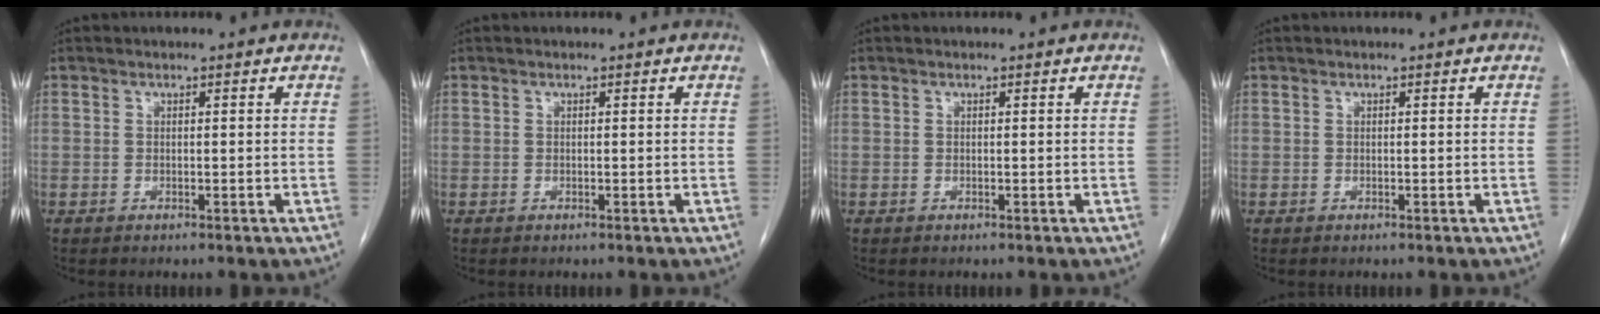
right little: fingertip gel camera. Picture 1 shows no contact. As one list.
[{"total": 0.0}, {"total": 0.0}, {"total": 0.0}]